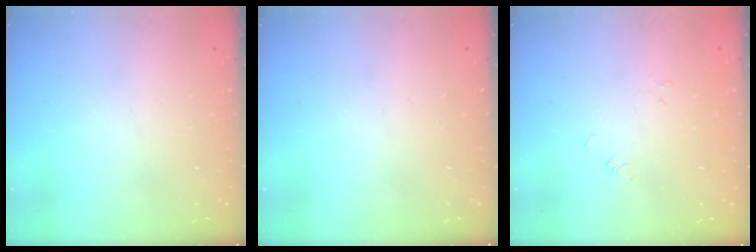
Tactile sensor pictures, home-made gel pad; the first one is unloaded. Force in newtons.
{"total": 0.0}
{"total": 0.0}